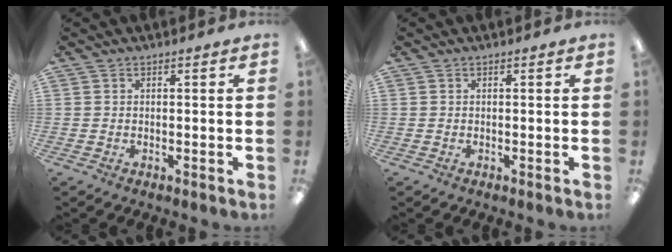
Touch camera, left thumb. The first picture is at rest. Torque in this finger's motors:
{"motor_torque": [0.00, -0.01, 0.11, -0.11, 0.00]}